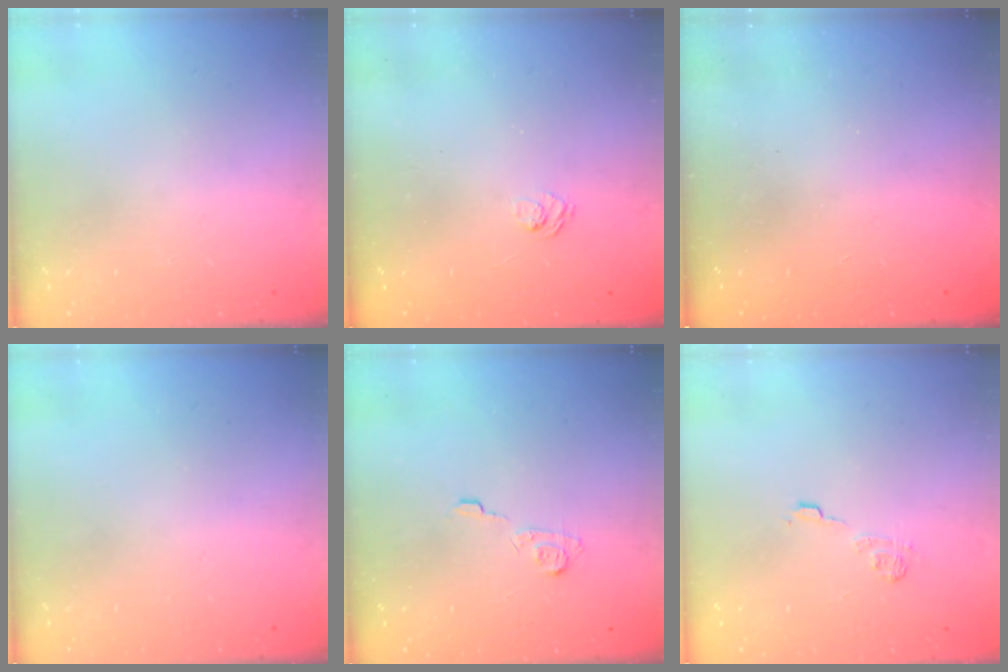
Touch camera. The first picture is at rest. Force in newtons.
{"total": 2.4, "press": 2.0, "slide": 1.3}
{"total": 2.4, "press": 2.3, "slide": 0.8}
{"total": 0.0}
{"total": 6.2, "press": 6.2, "slide": 0.5}
{"total": 8.7, "press": 8.6, "slide": 1.3}